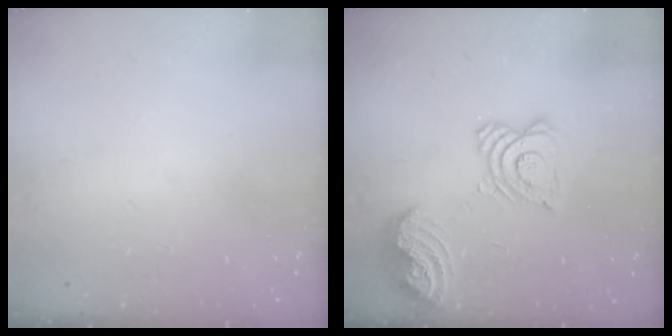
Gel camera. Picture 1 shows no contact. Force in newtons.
{"total": 14.6, "press": 14.6, "slide": 1.5}